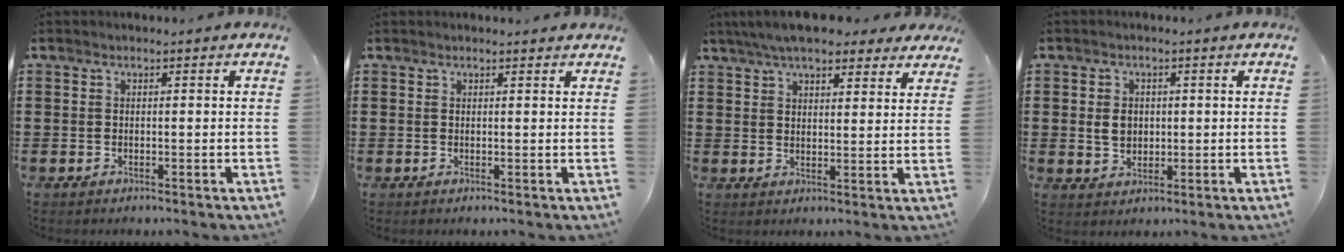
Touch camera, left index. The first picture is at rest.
{"total": 0.7, "force": [0.7, 0.0, 0.2], "torque": [-0.006, 0.000, 0.014]}
{"total": 7.2, "force": [6.2, 1.6, 3.3], "torque": [-0.075, -0.009, 0.114]}
{"total": 3.3, "force": [0.3, 2.6, 2.0], "torque": [-0.038, 0.006, 0.003]}